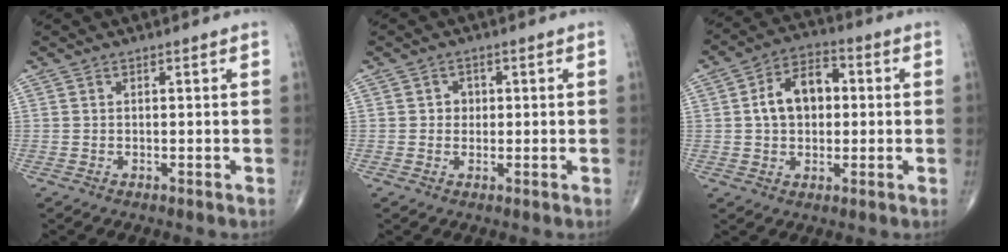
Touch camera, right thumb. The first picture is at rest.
{"total": 2.0, "force": [0.2, 1.8, 0.8], "torque": [0.006, 0.003, -0.001]}
{"total": 10.1, "force": [0.9, 6.8, 7.4], "torque": [-0.103, 0.022, 0.009]}